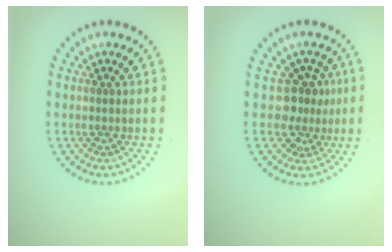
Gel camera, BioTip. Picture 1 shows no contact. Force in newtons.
{"total": 2.8, "press": 2.0, "slide": 2.0}